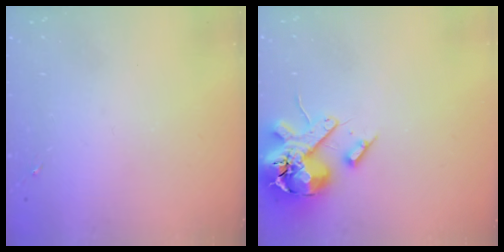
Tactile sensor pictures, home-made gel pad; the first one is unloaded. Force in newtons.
{"total": 17.4, "press": 17.2, "slide": 2.9}